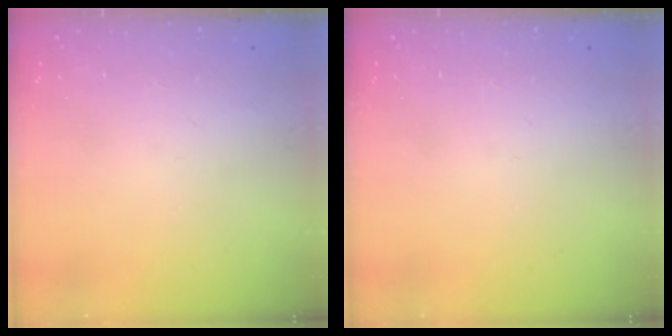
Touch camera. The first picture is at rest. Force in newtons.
{"total": 0.0}